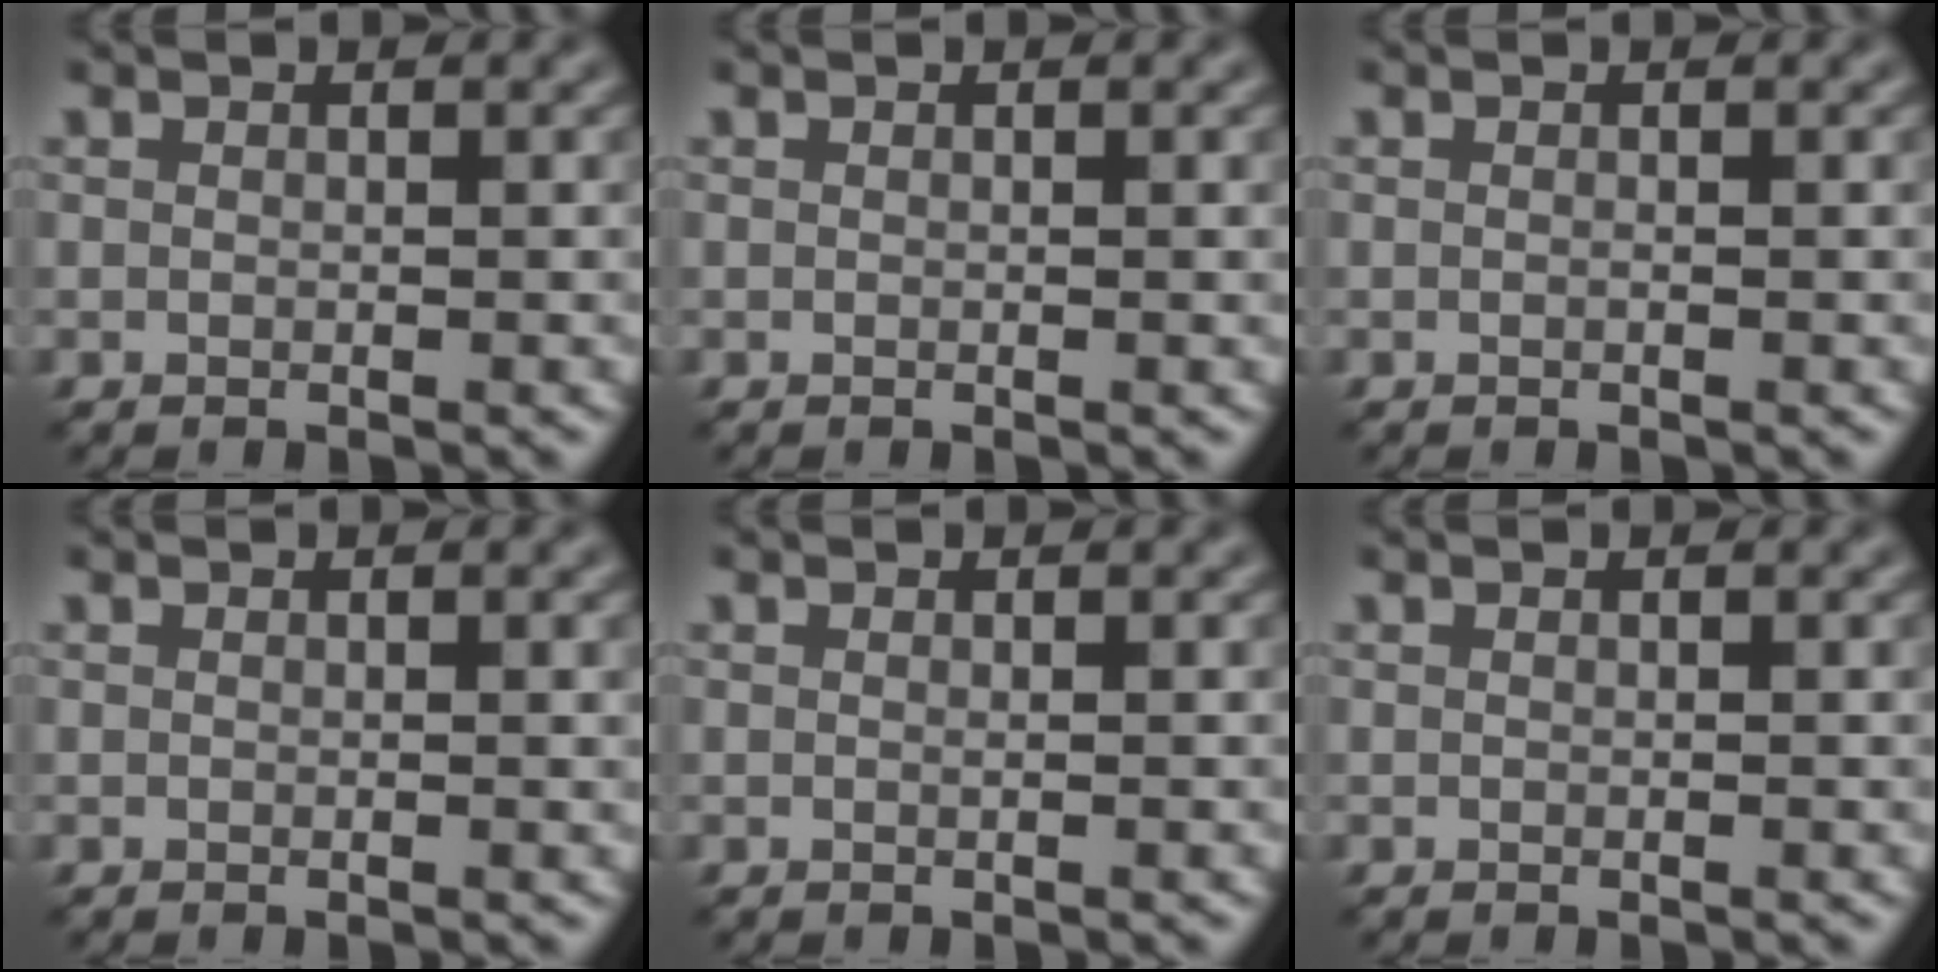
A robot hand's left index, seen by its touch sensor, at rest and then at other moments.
{"total": 0.0}
{"total": 0.0}
{"total": 0.7, "force": [0.1, 0.1, 0.7], "torque": [-0.005, 0.002, 0.000]}
{"total": 0.0}
{"total": 0.0}